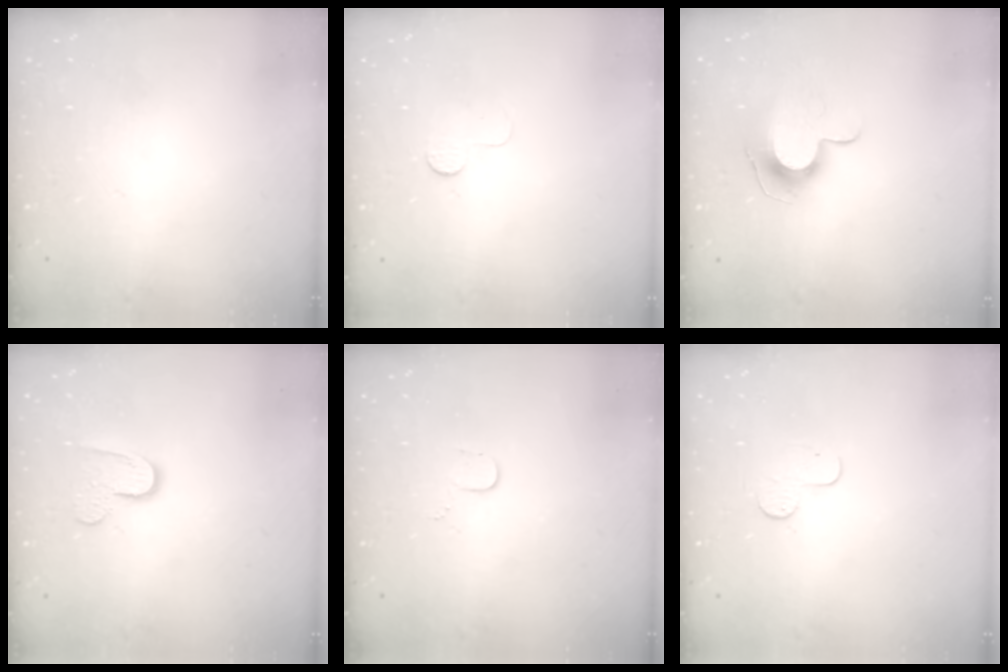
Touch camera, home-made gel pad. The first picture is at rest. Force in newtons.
{"total": 3.2, "press": 3.1, "slide": 0.3}
{"total": 11.2, "press": 11.1, "slide": 0.5}
{"total": 8.0, "press": 8.0, "slide": 0.6}
{"total": 3.4, "press": 3.4, "slide": 0.4}
{"total": 5.0, "press": 5.0, "slide": 0.4}